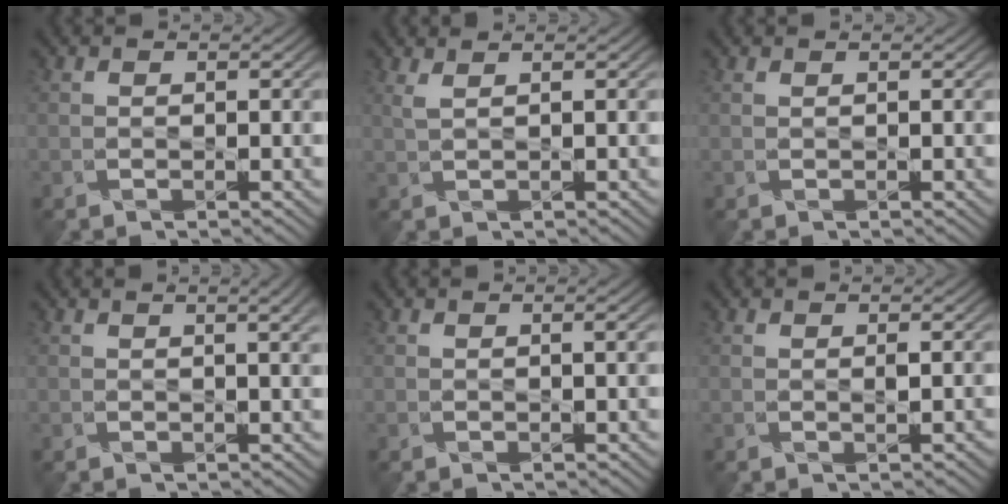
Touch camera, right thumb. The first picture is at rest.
{"total": 1.5, "force": [1.4, -0.1, 0.1], "torque": [0.002, 0.001, 0.028]}
{"total": 0.7, "force": [0.5, -0.2, -0.4], "torque": [0.011, 0.002, 0.010]}
{"total": 4.5, "force": [2.1, 1.6, 3.7], "torque": [-0.025, 0.008, 0.022]}
{"total": 0.9, "force": [0.5, 0.1, 0.7], "torque": [-0.008, 0.004, 0.009]}
{"total": 0.5, "force": [0.4, -0.2, -0.3], "torque": [0.007, 0.004, 0.009]}